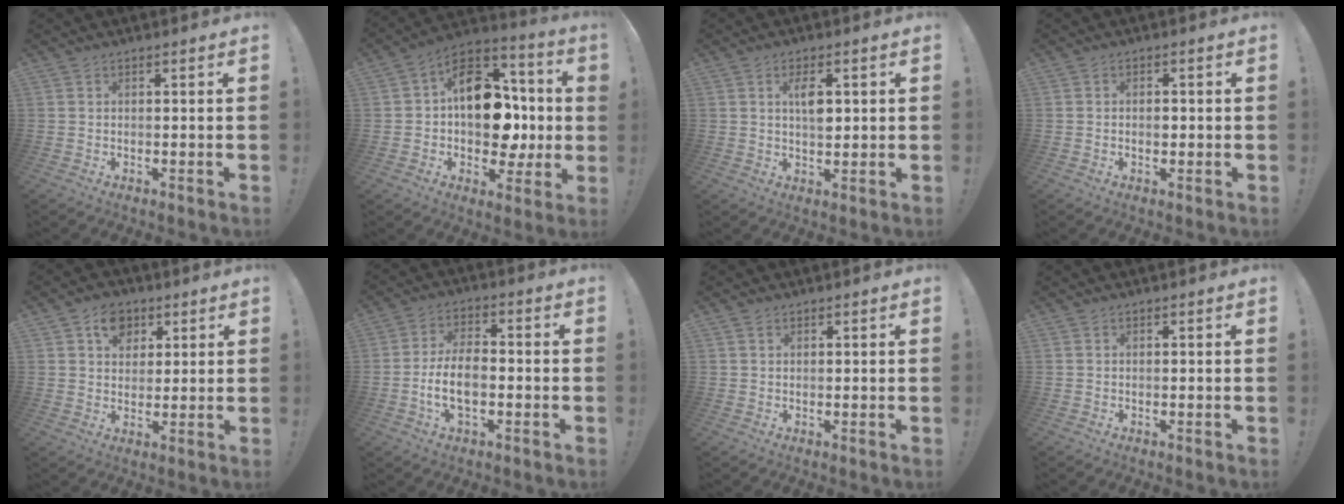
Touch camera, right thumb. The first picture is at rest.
{"total": 18.5, "force": [1.3, 13.3, 12.9], "torque": [-0.187, 0.010, 0.032]}
{"total": 5.8, "force": [1.3, 2.6, 5.0], "torque": [-0.076, -0.004, 0.018]}
{"total": 1.9, "force": [-0.6, 1.2, 1.4], "torque": [-0.016, 0.002, -0.013]}
{"total": 7.8, "force": [3.5, 6.4, 2.8], "torque": [-0.029, -0.013, 0.065]}
{"total": 9.9, "force": [-2.9, 5.1, 8.0], "torque": [-0.148, 0.008, -0.051]}
{"total": 0.9, "force": [0.7, 0.5, 0.1], "torque": [0.006, -0.003, 0.012]}
{"total": 0.0}